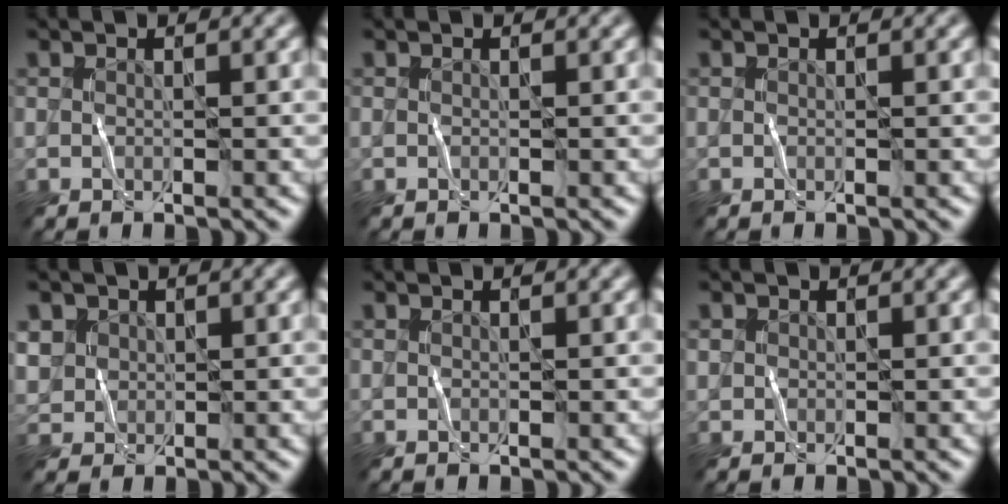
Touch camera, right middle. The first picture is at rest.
{"total": 0.0}
{"total": 0.0}
{"total": 2.3, "force": [0.9, 2.1, 0.2], "torque": [-0.032, 0.001, 0.027]}
{"total": 0.0}
{"total": 0.5, "force": [0.2, 0.4, -0.1], "torque": [0.002, 0.001, 0.002]}